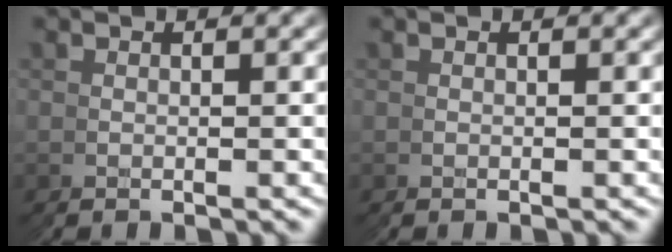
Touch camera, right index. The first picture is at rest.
{"total": 0.0}